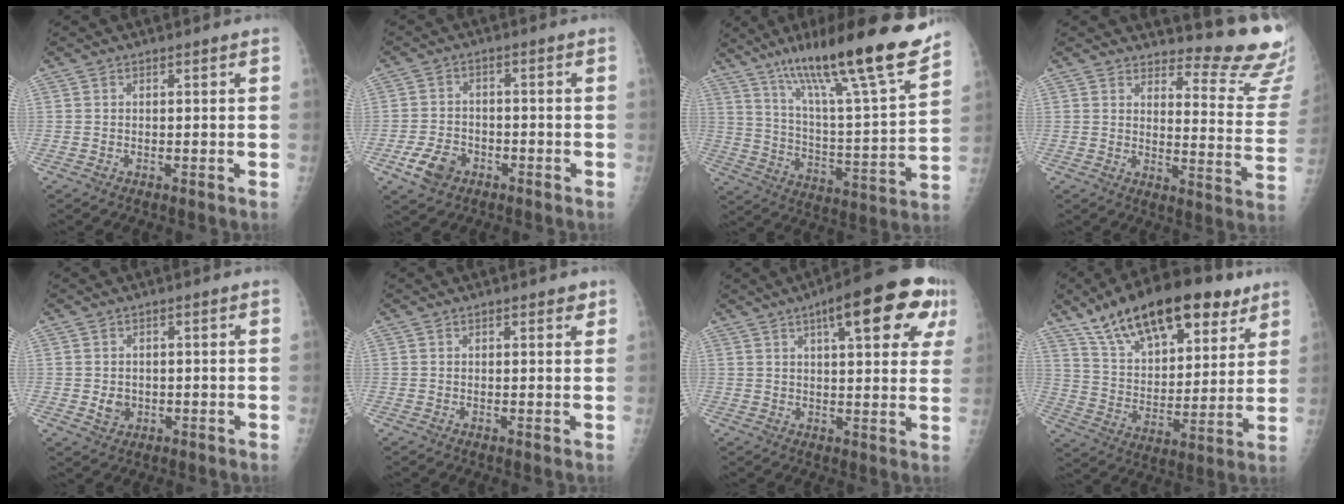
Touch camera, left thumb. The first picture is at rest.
{"total": 6.2, "force": [-3.1, 4.3, 3.1], "torque": [-0.053, 0.016, -0.053]}
{"total": 24.5, "force": [17.9, 2.3, 16.6], "torque": [-0.247, -0.073, 0.292]}
{"total": 15.2, "force": [14.5, 2.5, 3.8], "torque": [-0.014, -0.172, 0.155]}
{"total": 2.7, "force": [-0.2, 2.3, 1.4], "torque": [-0.014, -0.001, 0.006]}
{"total": 1.8, "force": [1.3, 0.7, 1.0], "torque": [-0.001, -0.005, 0.013]}
{"total": 17.7, "force": [8.1, 5.2, 14.8], "torque": [-0.175, -0.001, 0.101]}
{"total": 24.8, "force": [15.9, 10.9, 15.6], "torque": [-0.224, -0.035, 0.265]}